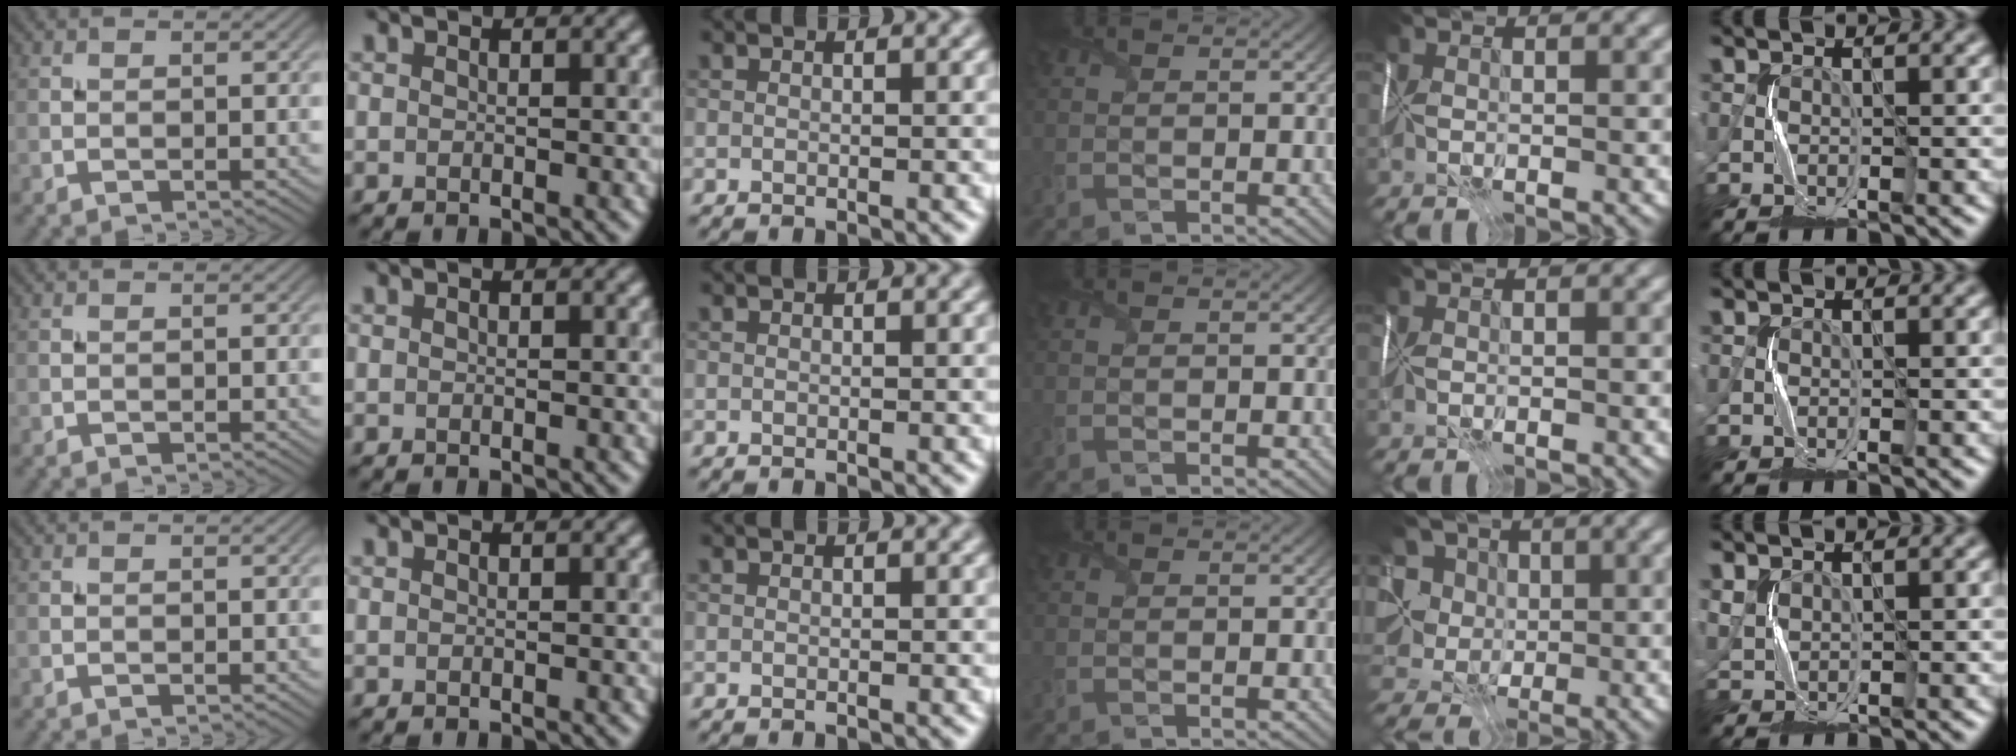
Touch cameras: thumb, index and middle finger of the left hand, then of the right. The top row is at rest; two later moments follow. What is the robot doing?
{"motion": "fold", "object": "shipping label"}